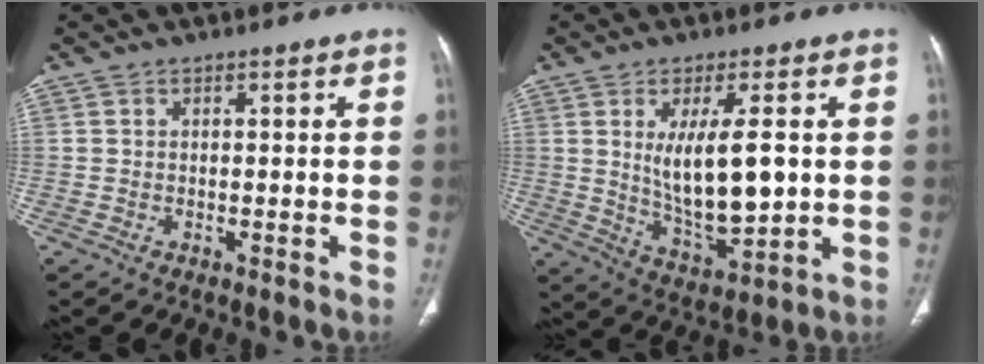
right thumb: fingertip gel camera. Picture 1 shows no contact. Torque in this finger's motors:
{"motor_torque": [-0.64, 1.41, 1.12, 0.69, 0.39]}